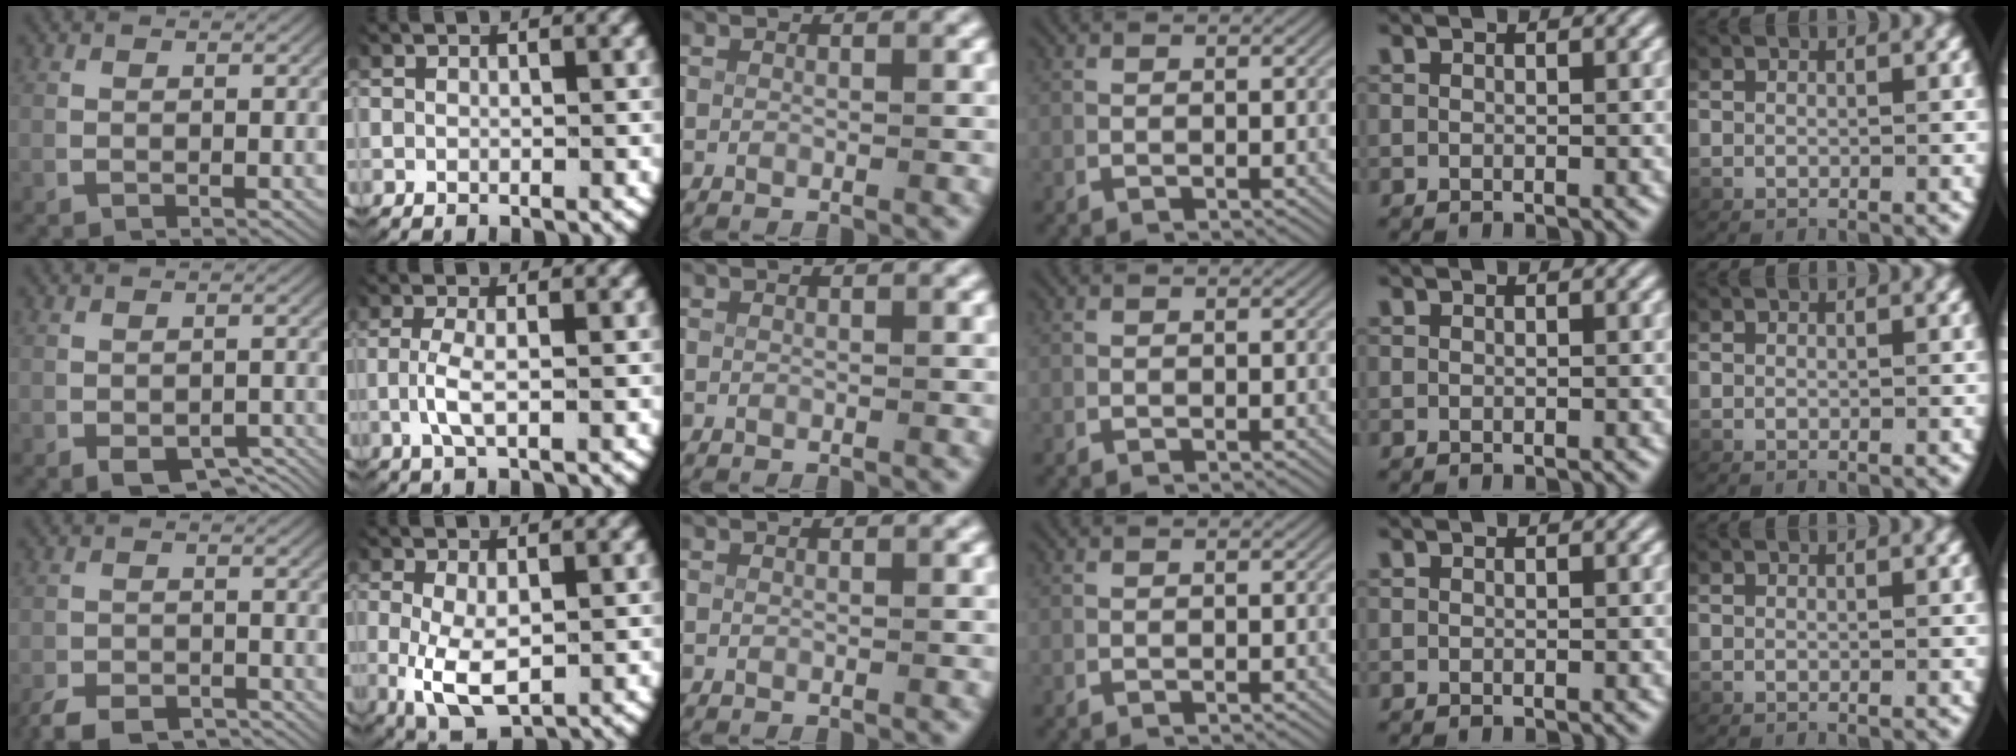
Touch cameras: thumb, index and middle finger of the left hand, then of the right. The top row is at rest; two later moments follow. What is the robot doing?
{"motion": "lift_and_place", "object": "card"}